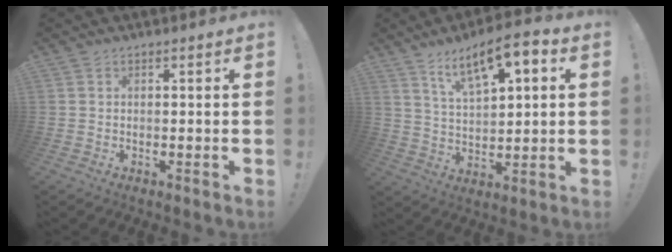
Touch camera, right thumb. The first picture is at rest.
{"total": 11.8, "force": [6.4, 4.3, 9.0], "torque": [-0.149, -0.025, 0.106]}